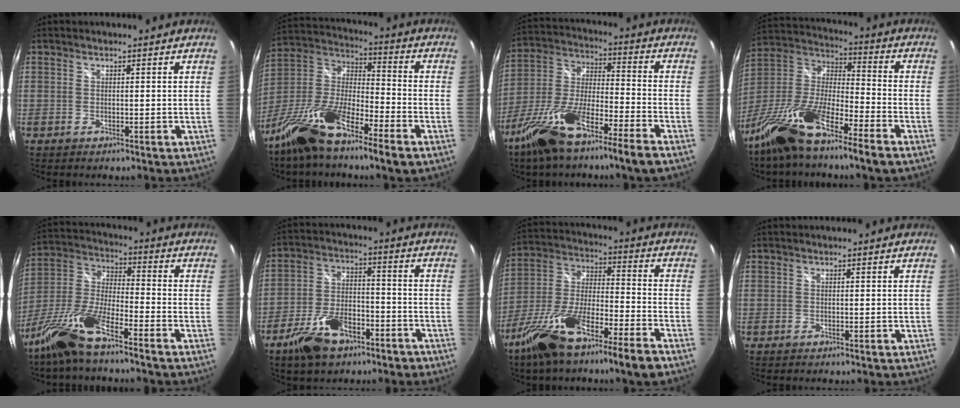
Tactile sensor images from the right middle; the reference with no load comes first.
{"total": 17.6, "force": [-11.2, 3.9, 13.0], "torque": [-0.263, -0.007, -0.223]}
{"total": 16.6, "force": [-10.9, 2.1, 12.3], "torque": [-0.247, -0.010, -0.208]}
{"total": 18.4, "force": [-12.4, 3.1, 13.4], "torque": [-0.270, -0.011, -0.244]}
{"total": 13.9, "force": [-9.8, 2.1, 9.6], "torque": [-0.217, -0.008, -0.200]}
{"total": 12.4, "force": [-7.7, 6.4, 7.2], "torque": [-0.153, 0.011, -0.126]}
{"total": 17.4, "force": [-11.5, 2.6, 12.8], "torque": [-0.250, -0.011, -0.213]}
{"total": 0.0}